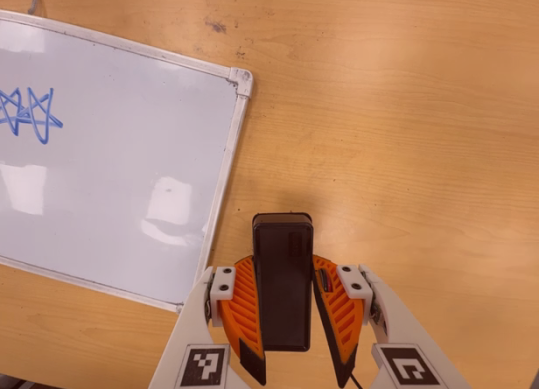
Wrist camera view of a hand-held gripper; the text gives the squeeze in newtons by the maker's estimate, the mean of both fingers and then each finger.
{"total": 8.0, "left": 6.1, "right": 9.8}